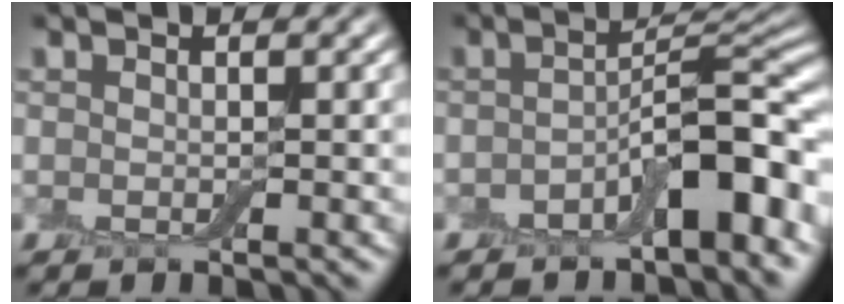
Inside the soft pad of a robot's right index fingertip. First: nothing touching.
{"total": 7.6, "force": [-2.9, 2.8, 6.4], "torque": [-0.086, 0.018, -0.053]}